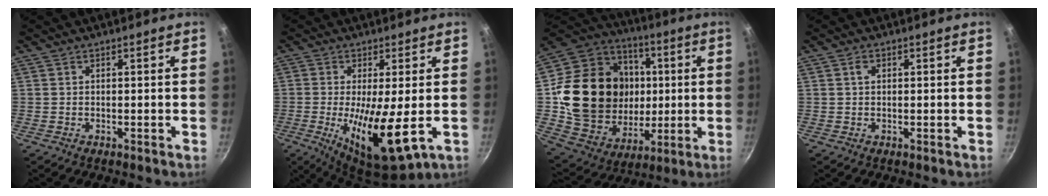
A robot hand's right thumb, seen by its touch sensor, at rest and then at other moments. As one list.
[{"total": 13.0, "force": [-2.0, 3.2, 12.4], "torque": [-0.222, -0.019, -0.029]}, {"total": 26.9, "force": [2.5, 21.8, 15.6], "torque": [-0.266, 0.015, 0.062]}, {"total": 1.2, "force": [0.4, 0.9, 0.8], "torque": [-0.011, 0.004, 0.004]}]